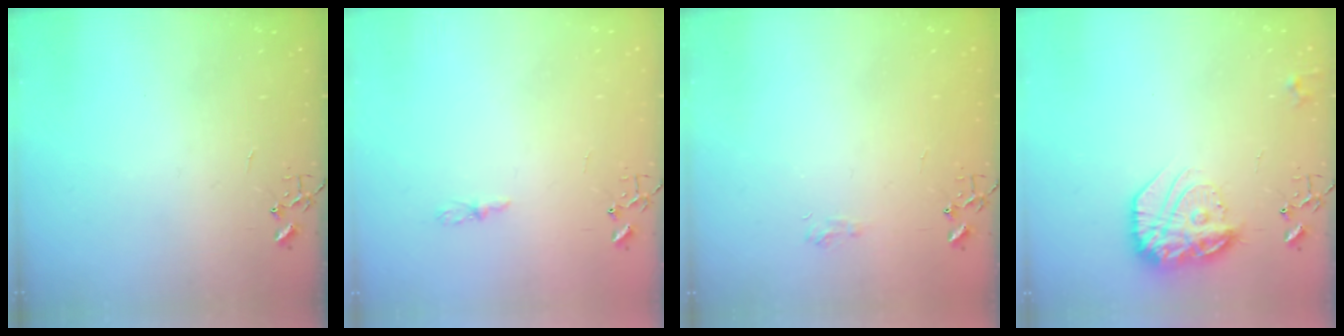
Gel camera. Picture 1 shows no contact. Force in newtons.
{"total": 4.4, "press": 4.3, "slide": 0.5}
{"total": 6.1, "press": 6.1, "slide": 0.8}
{"total": 17.3, "press": 17.3, "slide": 1.3}